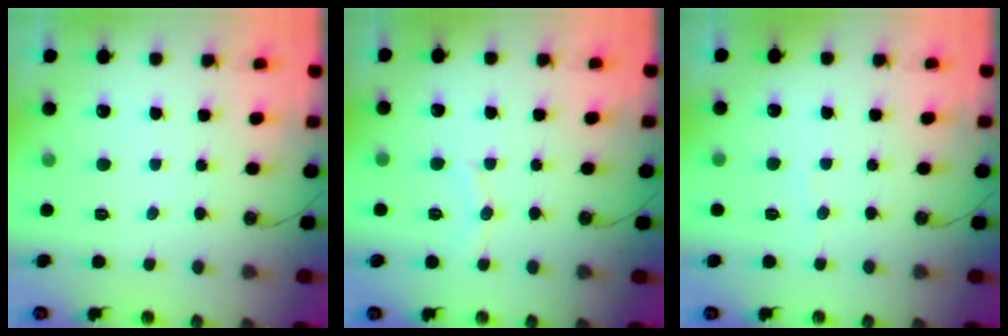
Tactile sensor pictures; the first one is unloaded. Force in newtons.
{"total": 6.1, "press": 6.1, "slide": 0.3}
{"total": 2.7, "press": 2.7, "slide": 0.3}